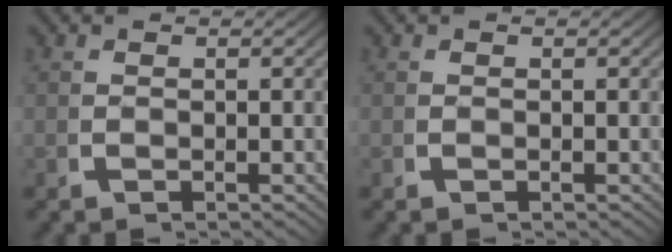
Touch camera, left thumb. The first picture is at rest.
{"total": 0.0}